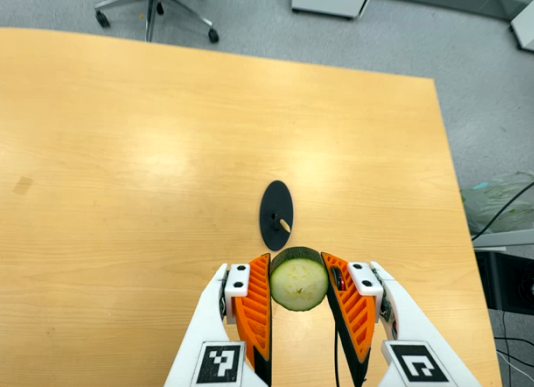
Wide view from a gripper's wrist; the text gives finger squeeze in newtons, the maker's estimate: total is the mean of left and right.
{"total": 8.5, "left": 7.9, "right": 9.2}